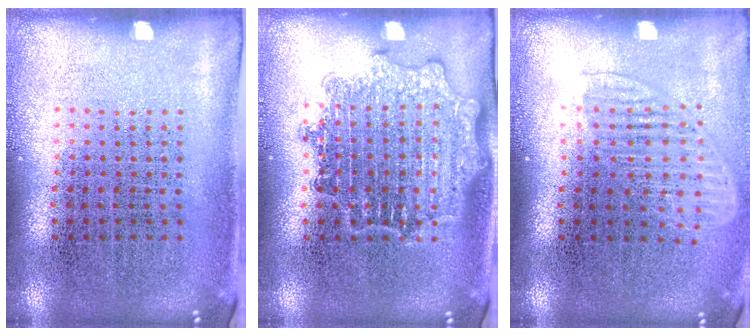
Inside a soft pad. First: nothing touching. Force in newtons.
{"total": 1.7, "press": 1.7, "slide": 0.4}
{"total": 1.5, "press": 1.3, "slide": 0.7}